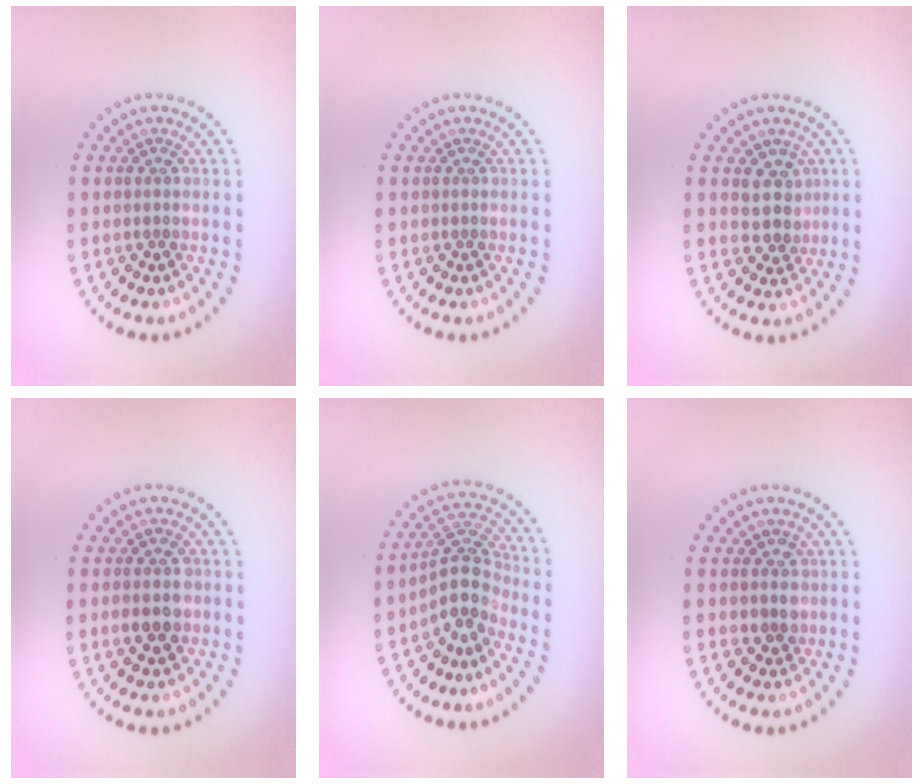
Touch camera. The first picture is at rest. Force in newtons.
{"total": 0.0}
{"total": 2.7, "press": 2.4, "slide": 1.2}
{"total": 2.8, "press": 2.8, "slide": 0.3}
{"total": 3.8, "press": 3.1, "slide": 2.2}
{"total": 2.0, "press": 1.8, "slide": 0.8}